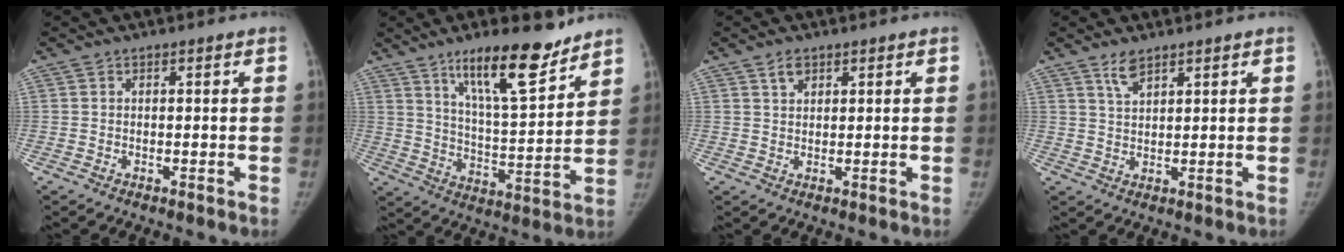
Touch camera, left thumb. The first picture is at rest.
{"total": 15.8, "force": [11.0, 3.9, 10.6], "torque": [-0.146, -0.075, 0.187]}
{"total": 2.2, "force": [1.5, 1.3, 1.0], "torque": [-0.011, -0.007, 0.029]}
{"total": 3.2, "force": [2.5, 1.1, 1.8], "torque": [-0.031, -0.010, 0.053]}